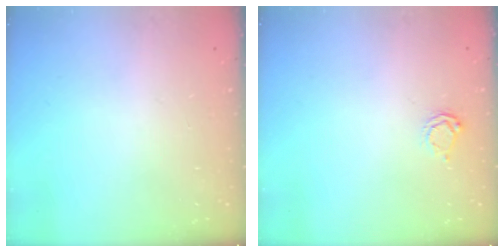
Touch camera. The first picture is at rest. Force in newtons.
{"total": 2.3, "press": 2.3, "slide": 0.2}